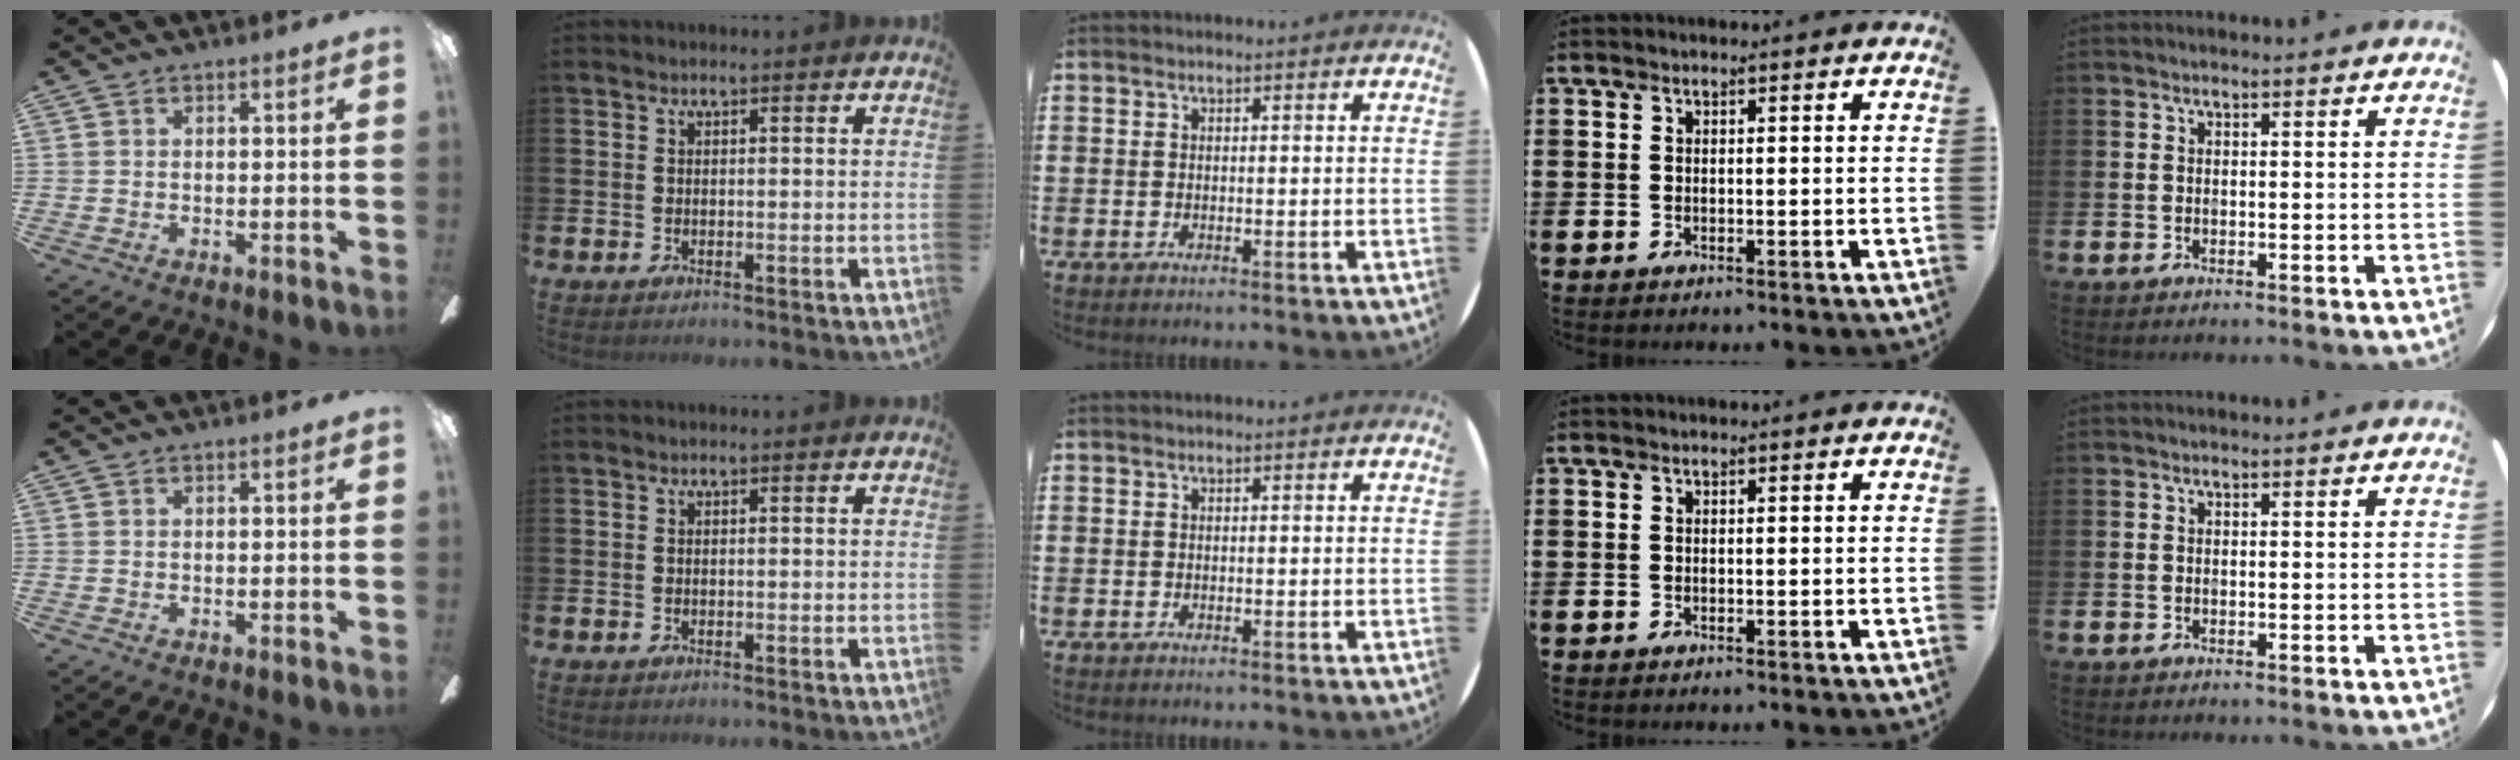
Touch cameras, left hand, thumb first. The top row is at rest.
{}